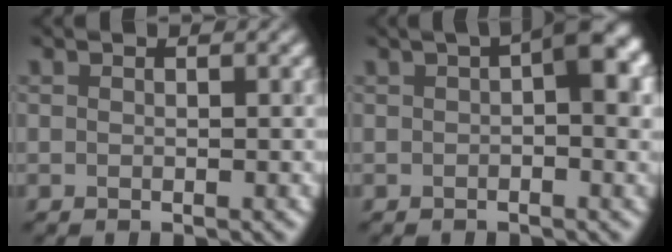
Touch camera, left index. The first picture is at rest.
{"total": 4.7, "force": [1.2, 1.2, 4.4], "torque": [-0.051, 0.015, 0.012]}